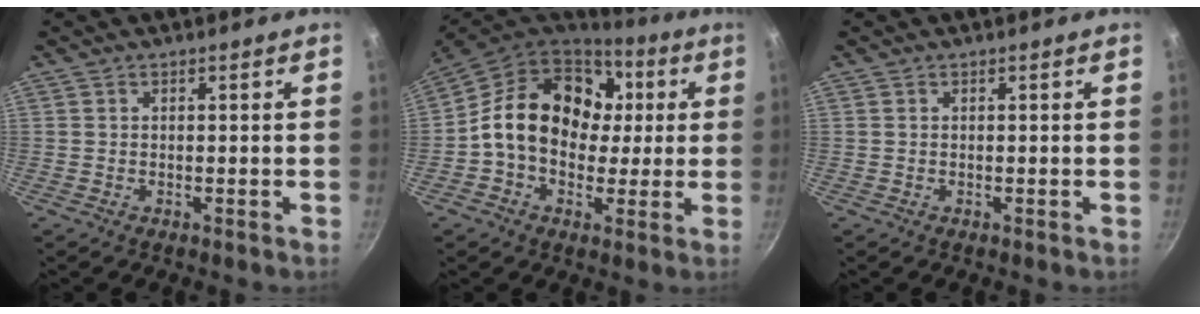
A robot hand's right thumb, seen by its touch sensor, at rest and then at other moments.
{"total": 19.7, "force": [2.4, 15.2, 12.2], "torque": [-0.171, 0.029, 0.030]}
{"total": 0.0}